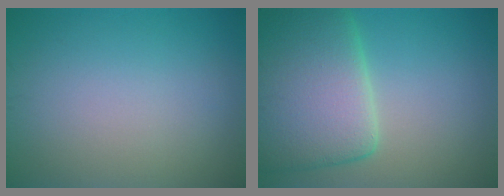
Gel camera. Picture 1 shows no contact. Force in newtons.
{"total": 9.6, "press": 9.5, "slide": 1.1}